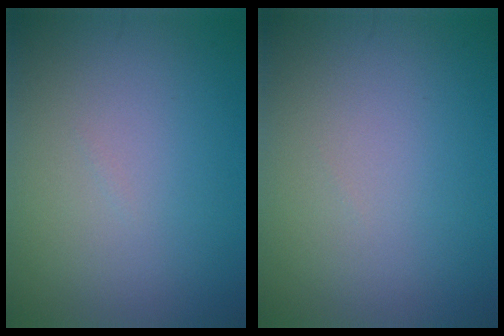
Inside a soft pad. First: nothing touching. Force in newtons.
{"total": 0.0}